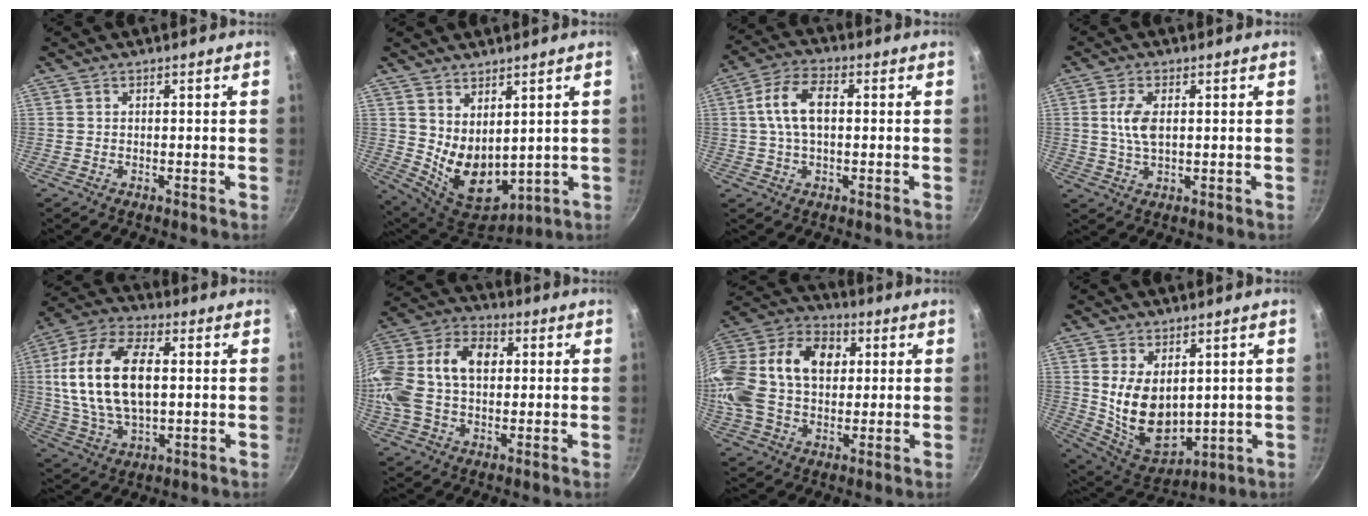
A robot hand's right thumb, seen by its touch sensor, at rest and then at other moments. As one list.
[{"total": 11.0, "force": [3.1, 6.9, 8.0], "torque": [-0.109, -0.048, 0.082]}, {"total": 8.8, "force": [0.9, 4.9, 7.2], "torque": [-0.136, 0.023, 0.011]}, {"total": 5.6, "force": [0.8, 2.7, 4.8], "torque": [-0.098, 0.001, 0.016]}, {"total": 19.0, "force": [2.0, 10.4, 15.8], "torque": [-0.303, 0.010, 0.034]}, {"total": 19.6, "force": [1.8, 13.2, 14.4], "torque": [-0.280, 0.042, 0.019]}, {"total": 23.5, "force": [3.3, 16.4, 16.5], "torque": [-0.319, 0.040, 0.046]}, {"total": 13.5, "force": [2.4, 8.6, 10.2], "torque": [-0.155, -0.040, 0.073]}]